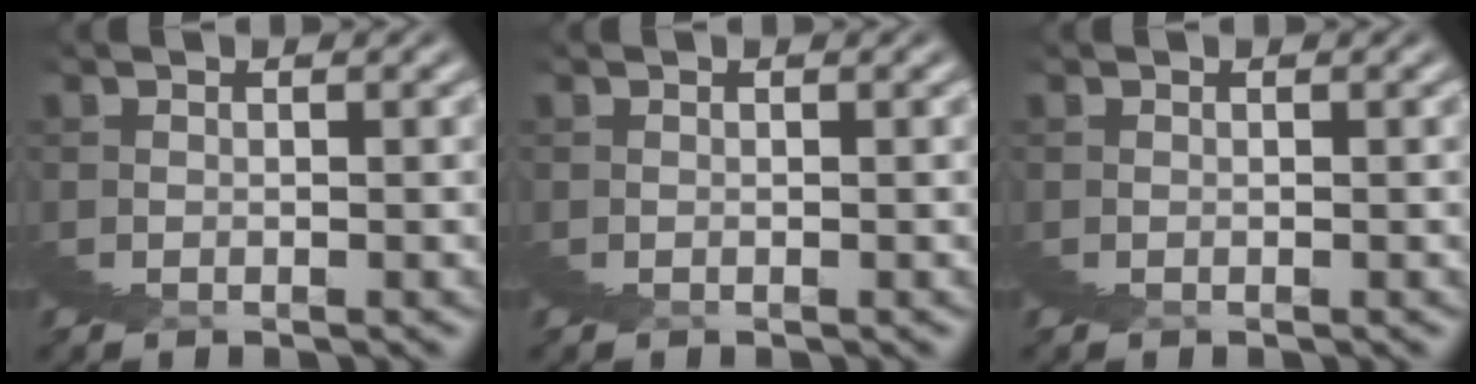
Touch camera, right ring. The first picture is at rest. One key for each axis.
{"total": 0.0}
{"total": 0.0}